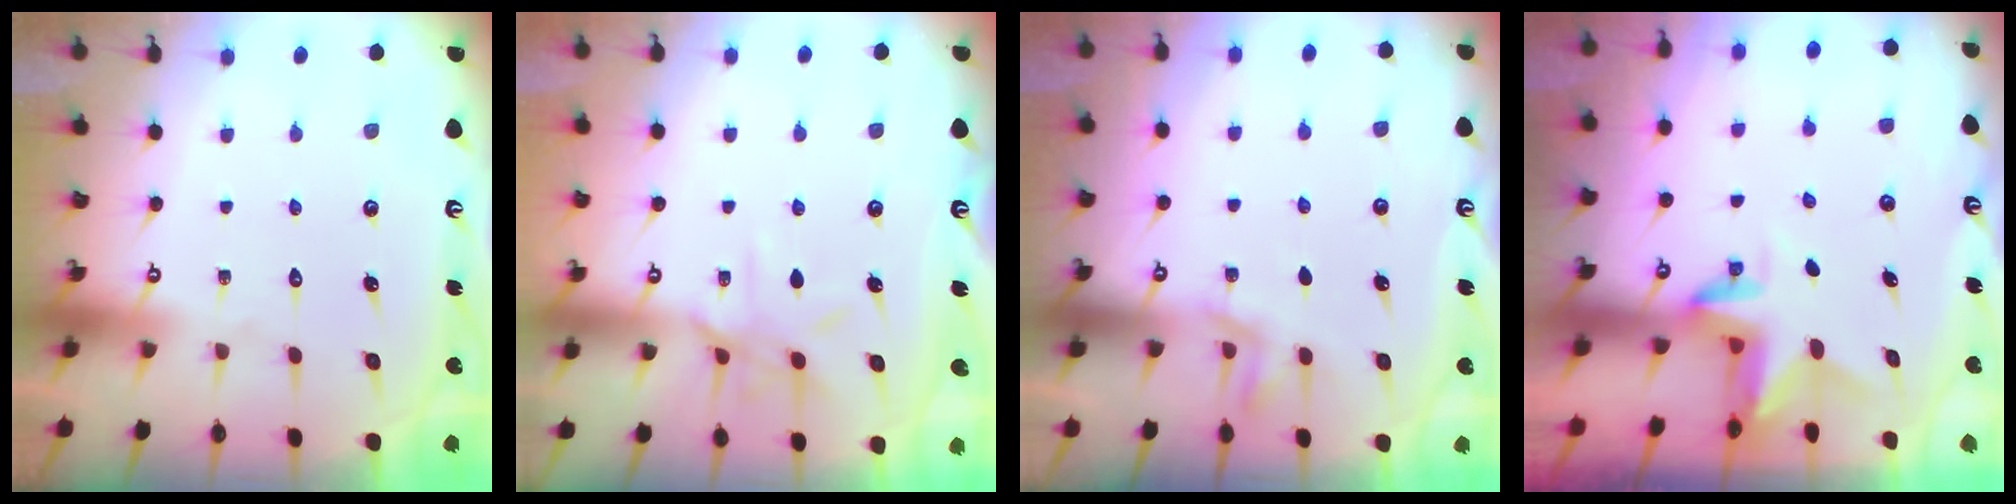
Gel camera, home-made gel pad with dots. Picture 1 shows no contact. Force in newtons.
{"total": 9.0, "press": 9.0, "slide": 0.6}
{"total": 3.5, "press": 3.1, "slide": 1.7}
{"total": 2.9, "press": 2.9, "slide": 0.2}